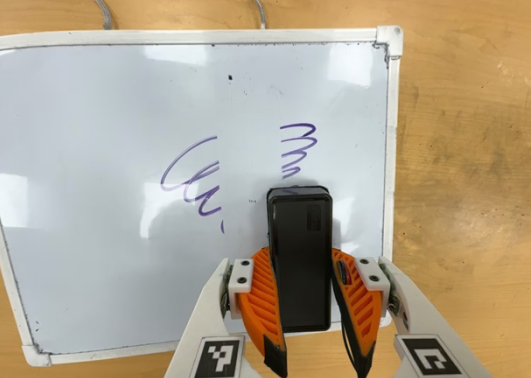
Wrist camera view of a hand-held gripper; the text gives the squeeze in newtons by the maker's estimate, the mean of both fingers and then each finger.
{"total": 7.1, "left": 6.4, "right": 7.9}